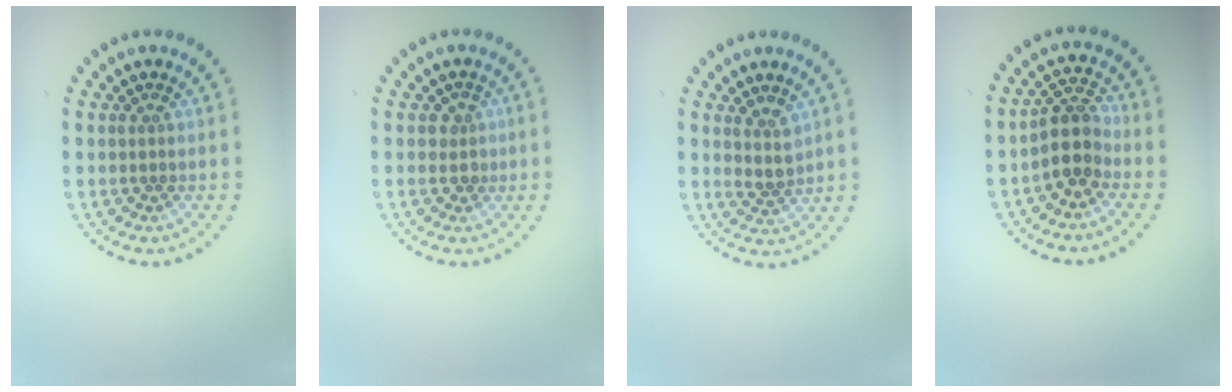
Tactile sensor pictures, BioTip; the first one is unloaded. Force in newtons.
{"total": 1.5, "press": 1.3, "slide": 0.8}
{"total": 2.0, "press": 1.6, "slide": 1.1}
{"total": 3.2, "press": 2.7, "slide": 1.8}